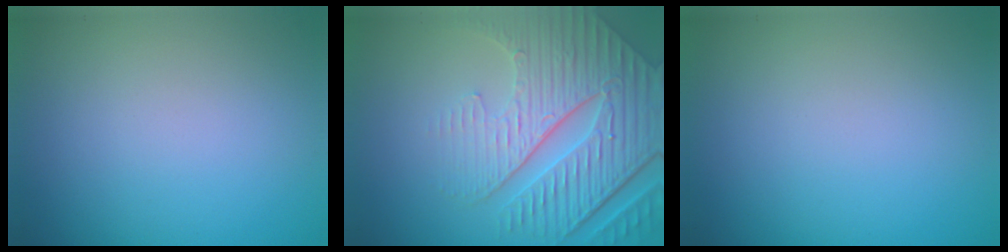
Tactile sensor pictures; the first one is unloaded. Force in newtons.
{"total": 8.7, "press": 6.1, "slide": 6.1}
{"total": 0.0}